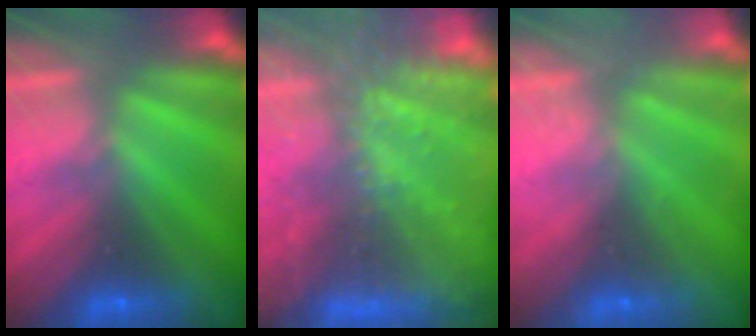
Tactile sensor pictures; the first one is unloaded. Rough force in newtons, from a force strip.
{"total": 5.7}
{"total": 2.4}